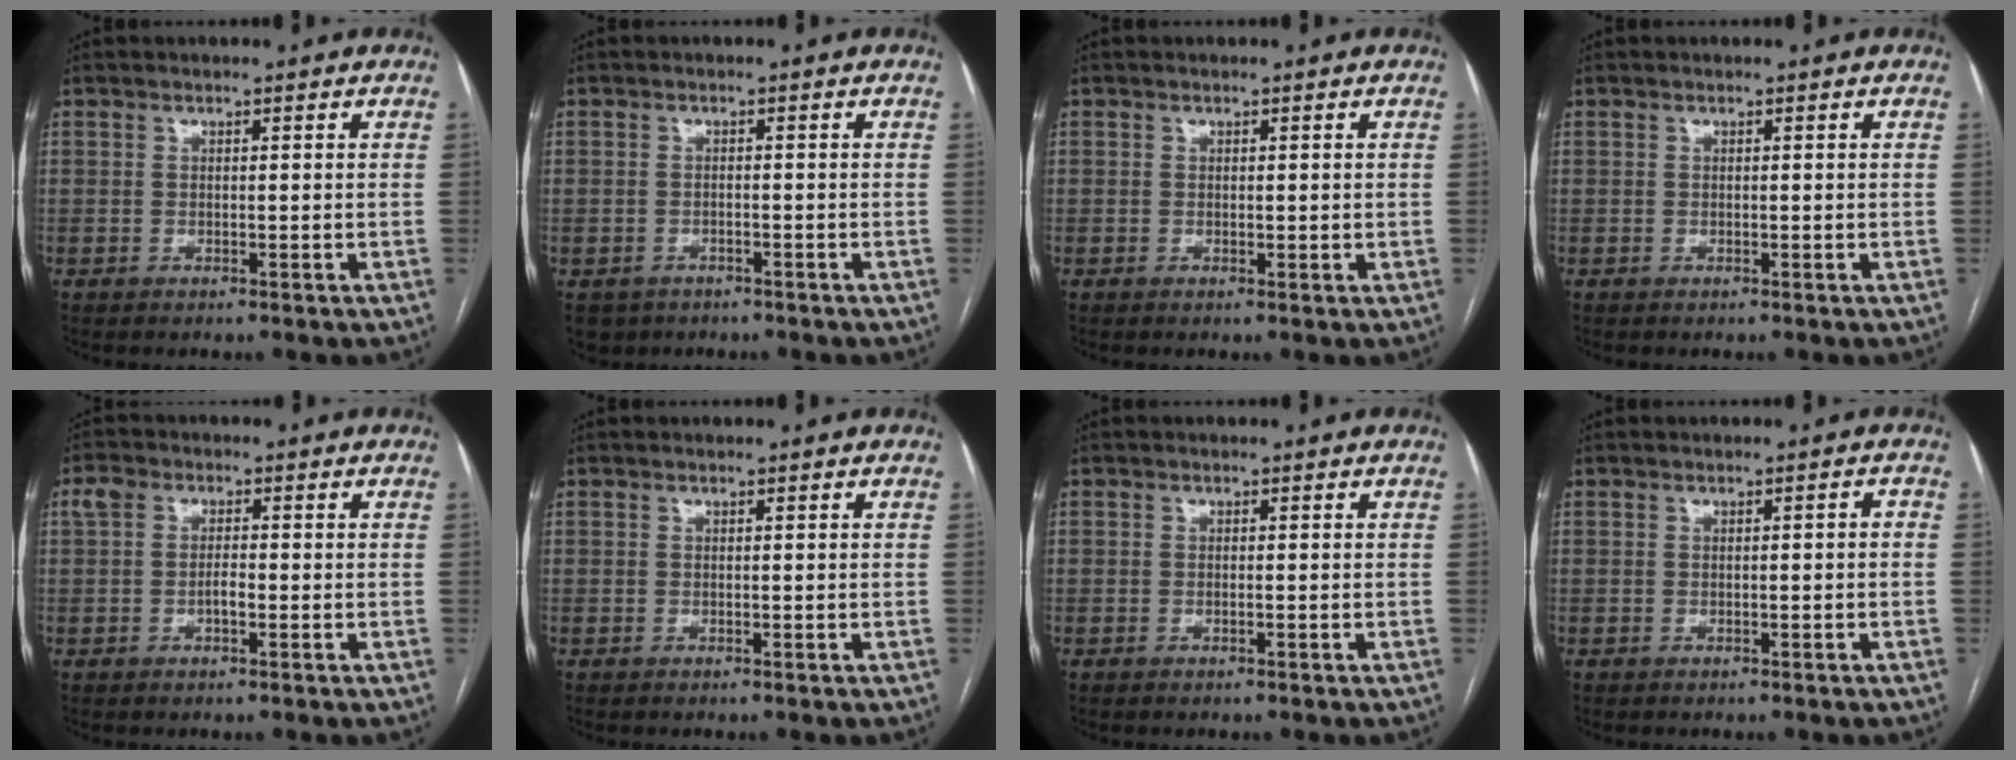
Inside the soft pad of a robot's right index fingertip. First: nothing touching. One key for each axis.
{"total": 3.9, "fx": -2.4, "fy": 3.0, "fz": 0.6, "tx": -0.007, "ty": 0.002, "tz": -0.036}
{"total": 0.7, "fx": 0.3, "fy": 0.5, "fz": 0.4, "tx": -0.003, "ty": -0.001, "tz": 0.005}
{"total": 0.0}
{"total": 3.5, "fx": -0.1, "fy": 2.0, "fz": 2.9, "tx": -0.063, "ty": 0.014, "tz": -0.004}
{"total": 0.0}
{"total": 0.0}
{"total": 0.9, "fx": -0.2, "fy": 0.3, "fz": 0.9, "tx": -0.009, "ty": 0.005, "tz": -0.002}